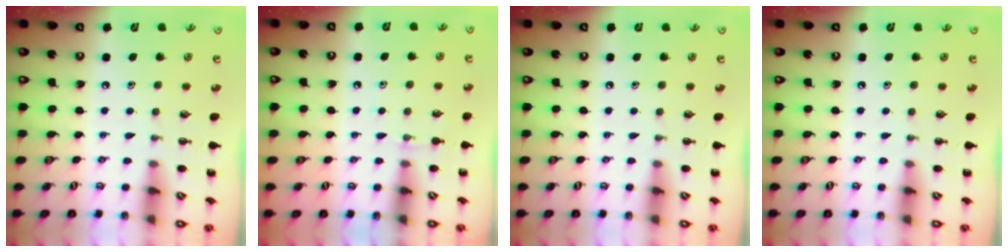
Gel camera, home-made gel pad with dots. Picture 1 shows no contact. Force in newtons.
{"total": 5.2, "press": 4.8, "slide": 1.8}
{"total": 0.0}
{"total": 0.0}